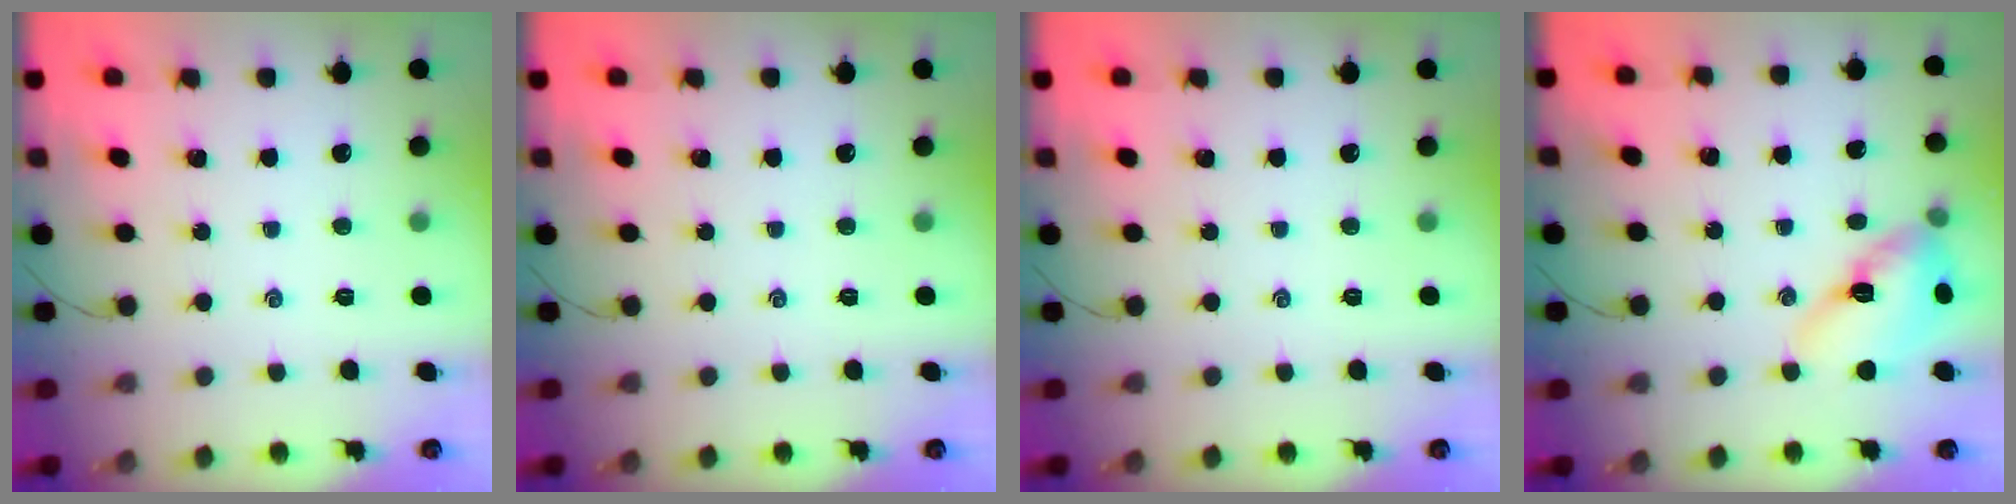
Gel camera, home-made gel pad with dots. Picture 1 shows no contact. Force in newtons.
{"total": 0.0}
{"total": 0.0}
{"total": 15.0, "press": 14.8, "slide": 2.2}